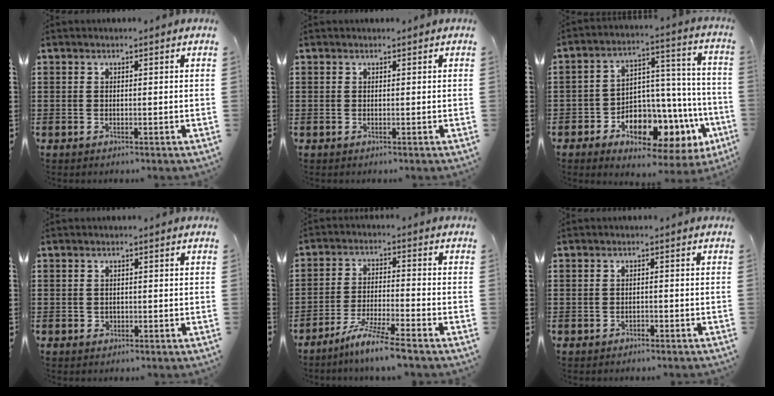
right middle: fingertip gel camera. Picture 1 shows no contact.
{"total": 0.0}
{"total": 9.2, "force": [-5.7, 5.4, 4.9], "torque": [-0.082, 0.001, -0.099]}
{"total": 0.7, "force": [0.1, 0.7, 0.2], "torque": [-0.007, 0.005, 0.000]}
{"total": 6.4, "force": [-5.4, -0.5, 3.3], "torque": [-0.063, -0.015, -0.102]}
{"total": 0.9, "force": [-0.9, 0.3, 0.0], "torque": [-0.004, 0.001, -0.020]}